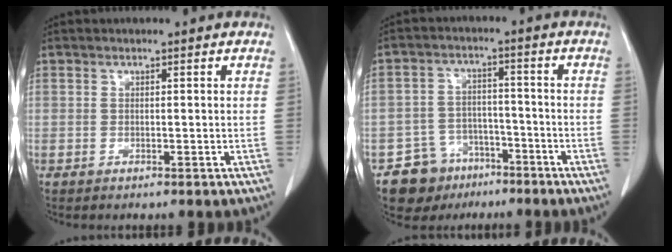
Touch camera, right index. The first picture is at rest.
{"total": 7.6, "force": [-5.1, 5.6, 0.7], "torque": [-0.009, 0.018, -0.078]}